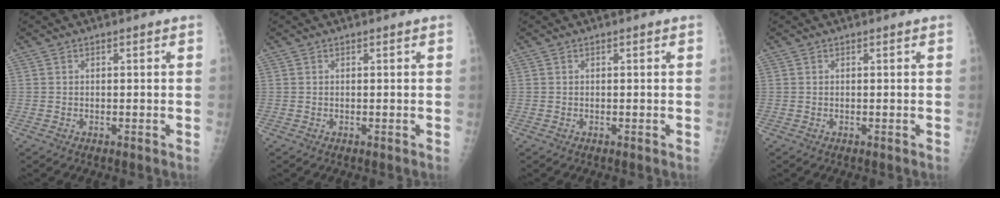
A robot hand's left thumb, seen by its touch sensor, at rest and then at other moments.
{"total": 0.0}
{"total": 0.0}
{"total": 0.0}